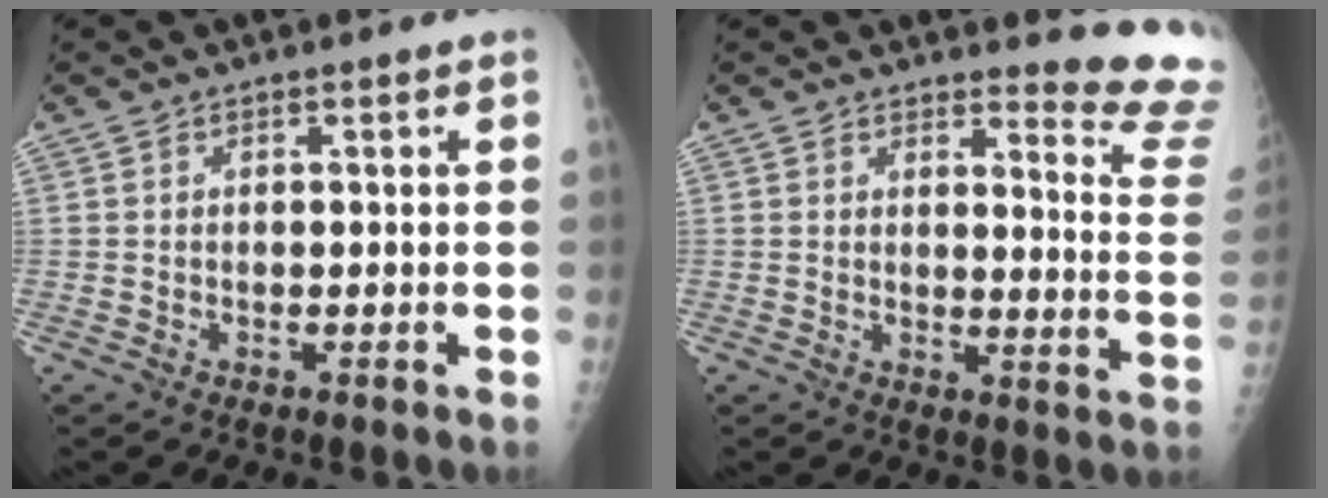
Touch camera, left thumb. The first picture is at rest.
{"total": 11.6, "force": [11.5, 1.0, 1.2], "torque": [0.018, -0.156, 0.102]}